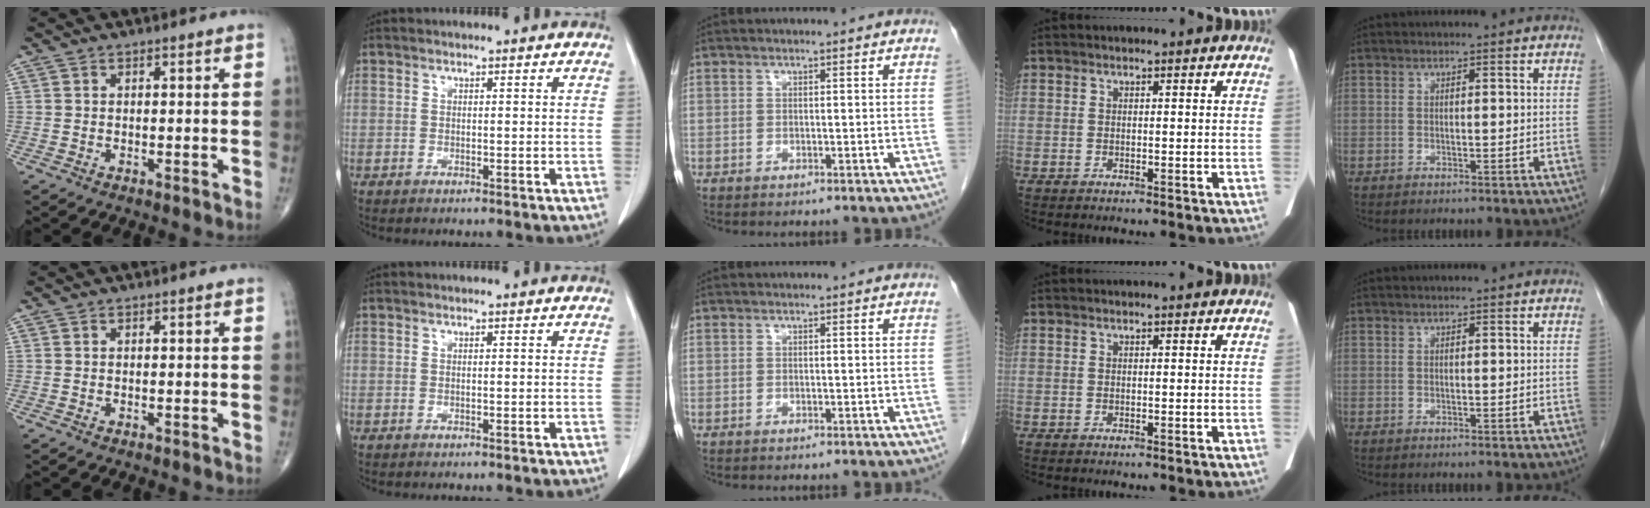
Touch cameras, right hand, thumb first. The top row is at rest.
{}